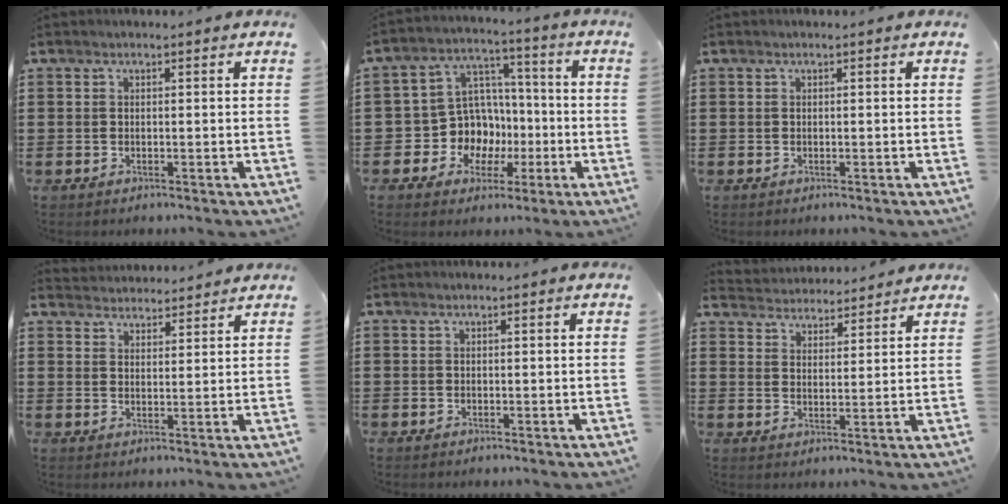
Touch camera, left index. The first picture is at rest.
{"total": 9.7, "force": [-1.6, 9.1, 2.9], "torque": [-0.102, 0.008, -0.021]}
{"total": 0.0}
{"total": 3.1, "force": [3.0, 0.3, -0.4], "torque": [-0.001, -0.008, 0.058]}
{"total": 0.0}
{"total": 3.9, "force": [3.8, 0.4, -0.4], "torque": [-0.011, -0.022, 0.068]}